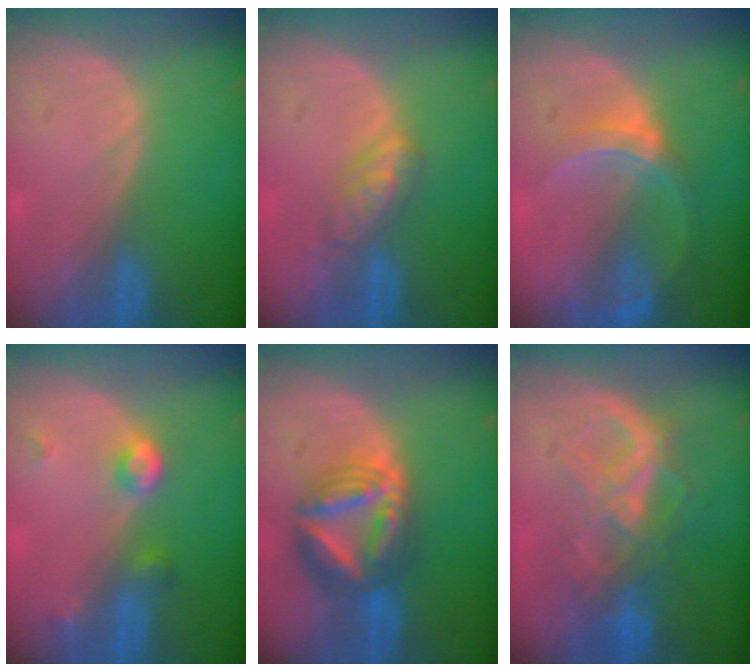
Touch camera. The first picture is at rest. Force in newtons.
{"total": 4.7, "press": 4.5, "slide": 1.3}
{"total": 6.0, "press": 5.6, "slide": 2.0}
{"total": 3.8, "press": 3.5, "slide": 1.5}
{"total": 9.0, "press": 8.9, "slide": 0.8}
{"total": 7.9, "press": 7.6, "slide": 2.3}